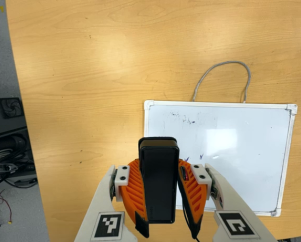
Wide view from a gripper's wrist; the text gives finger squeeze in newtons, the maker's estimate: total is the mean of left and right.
{"total": 9.2, "left": 7.4, "right": 11.0}